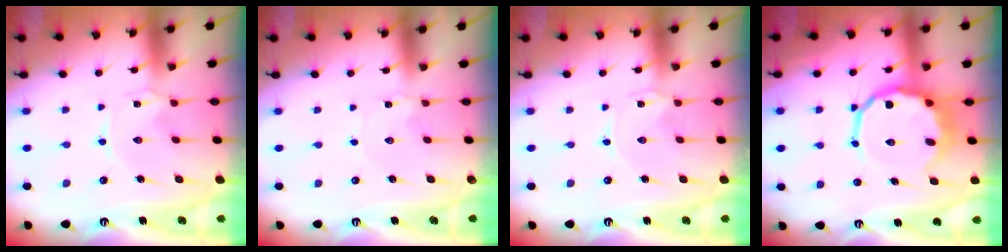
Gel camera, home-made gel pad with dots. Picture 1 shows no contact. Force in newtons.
{"total": 0.8, "press": 0.8, "slide": 0.1}
{"total": 0.0}
{"total": 12.0, "press": 11.5, "slide": 3.5}